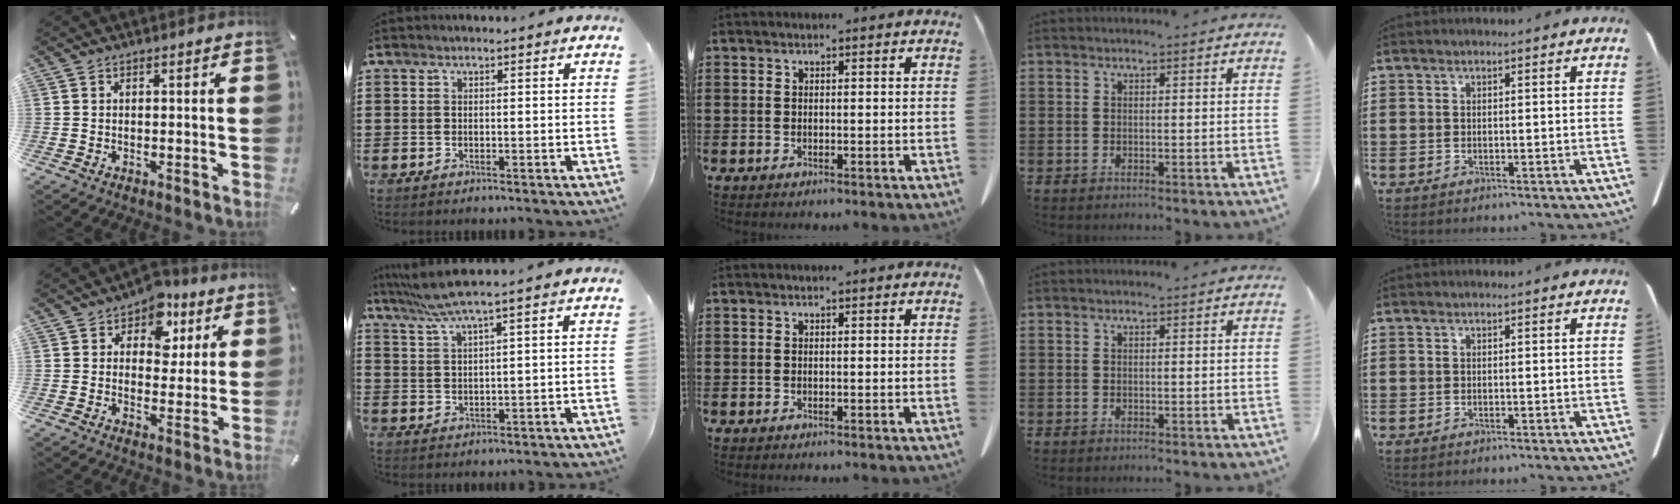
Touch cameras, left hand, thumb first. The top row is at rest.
{"thumb": {"total": 8.4, "force": [4.3, 6.5, 3.2], "torque": [-0.037, -0.028, 0.069]}, "index": {"total": 5.0, "force": [3.4, -0.2, 3.6], "torque": [-0.079, -0.003, 0.061]}}